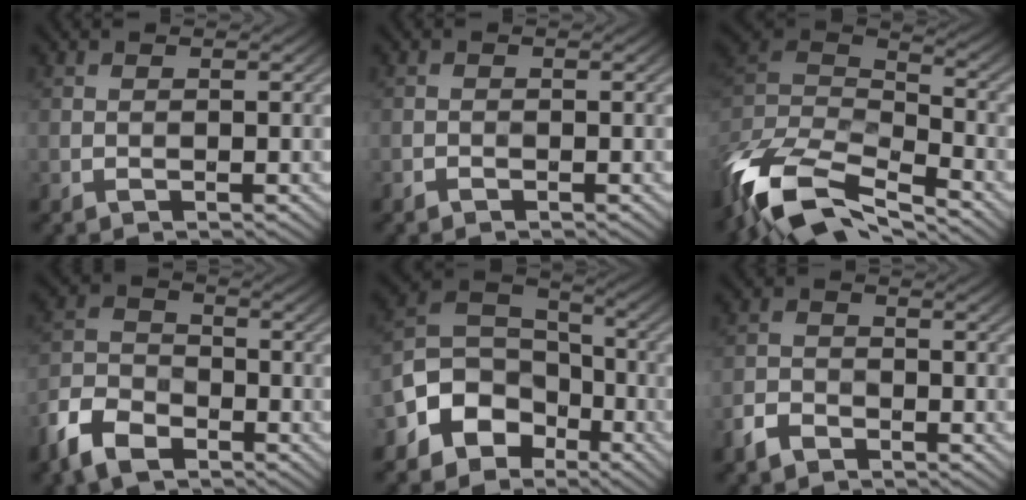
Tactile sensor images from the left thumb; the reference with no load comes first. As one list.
[{"total": 0.6, "force": [-0.6, 0.1, -0.1], "torque": [-0.002, -0.004, -0.008]}, {"total": 13.7, "force": [-8.5, 6.6, 8.5], "torque": [-0.242, -0.015, -0.136]}, {"total": 8.2, "force": [-5.6, 4.4, 4.2], "torque": [-0.104, -0.014, -0.122]}, {"total": 9.5, "force": [-5.1, 6.8, 4.2], "torque": [-0.095, -0.011, -0.098]}, {"total": 3.1, "force": [-2.4, 1.6, 1.1], "torque": [-0.029, -0.009, -0.054]}]